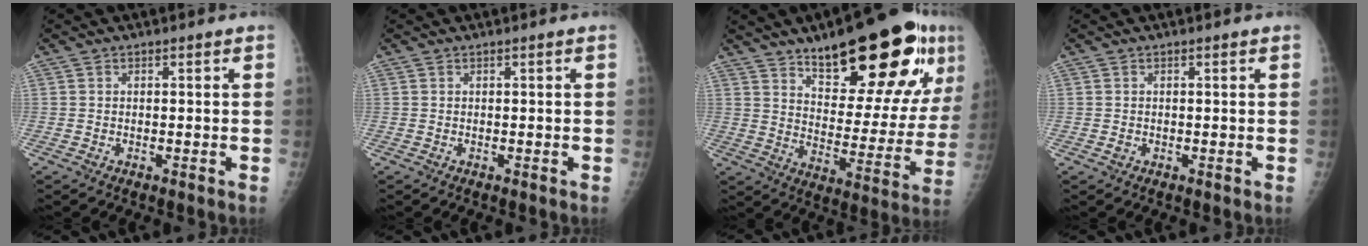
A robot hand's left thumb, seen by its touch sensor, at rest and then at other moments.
{"total": 0.0}
{"total": 26.4, "force": [14.7, 8.4, 20.3], "torque": [-0.252, -0.051, 0.220]}
{"total": 0.9, "force": [0.1, 0.5, 0.7], "torque": [-0.010, 0.005, 0.005]}